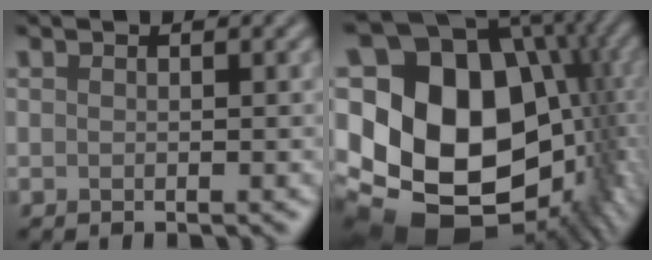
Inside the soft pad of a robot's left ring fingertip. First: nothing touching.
{"total": 20.4, "force": [-1.2, 15.3, 13.4], "torque": [-0.216, -0.014, 0.016]}